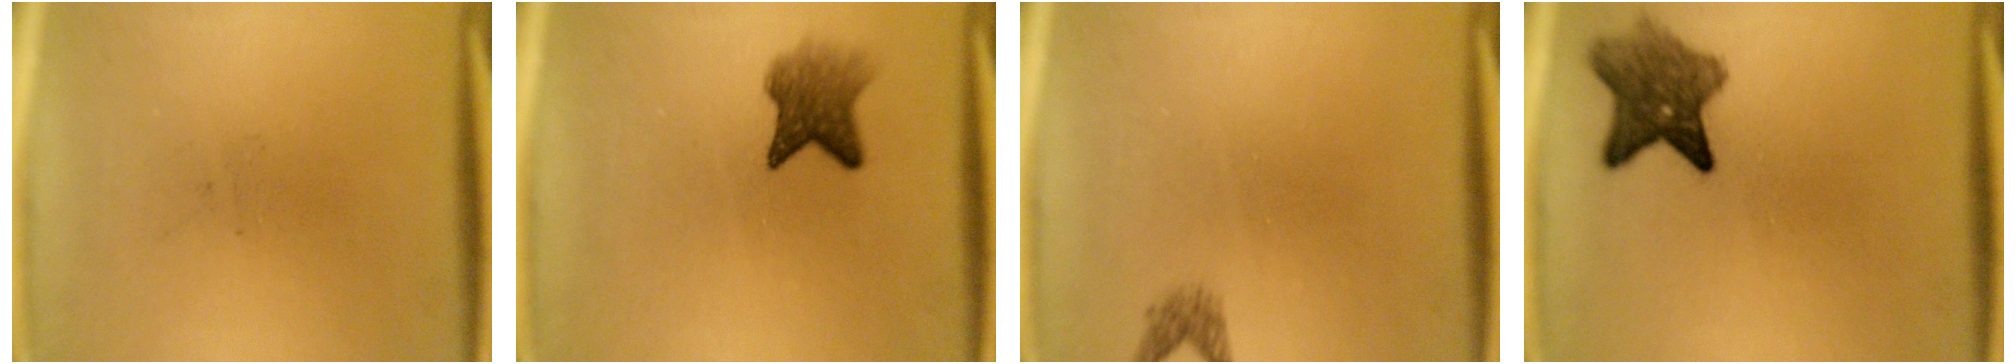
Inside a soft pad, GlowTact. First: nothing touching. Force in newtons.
{"total": 4.7}
{"total": 1.3}
{"total": 6.6}